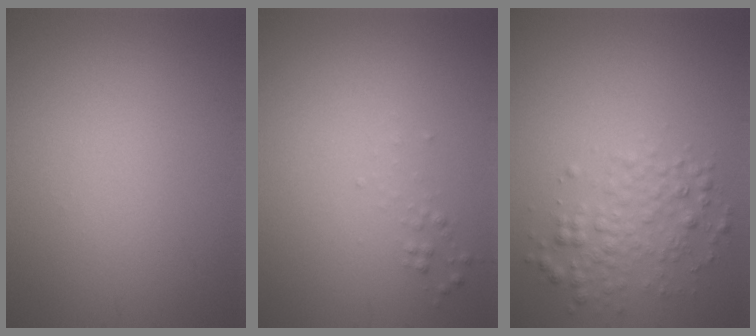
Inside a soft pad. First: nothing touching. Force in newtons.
{"total": 0.6, "press": 0.6, "slide": 0.0}
{"total": 2.9, "press": 2.9, "slide": 0.0}